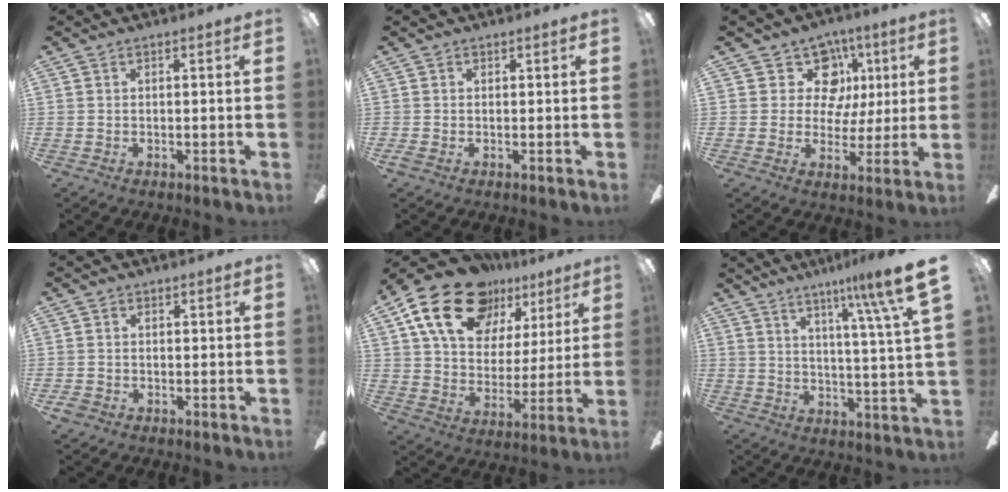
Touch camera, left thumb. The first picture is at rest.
{"total": 0.8, "force": [0.1, 0.8, 0.3], "torque": [-0.006, 0.001, 0.001]}
{"total": 12.2, "force": [4.7, 9.9, 5.4], "torque": [-0.081, -0.011, 0.089]}
{"total": 1.9, "force": [-0.4, 1.8, 0.6], "torque": [-0.008, 0.005, -0.007]}
{"total": 21.2, "force": [13.3, 12.6, 10.7], "torque": [-0.193, -0.066, 0.242]}
{"total": 12.1, "force": [7.7, 0.1, 9.3], "torque": [-0.144, -0.043, 0.114]}